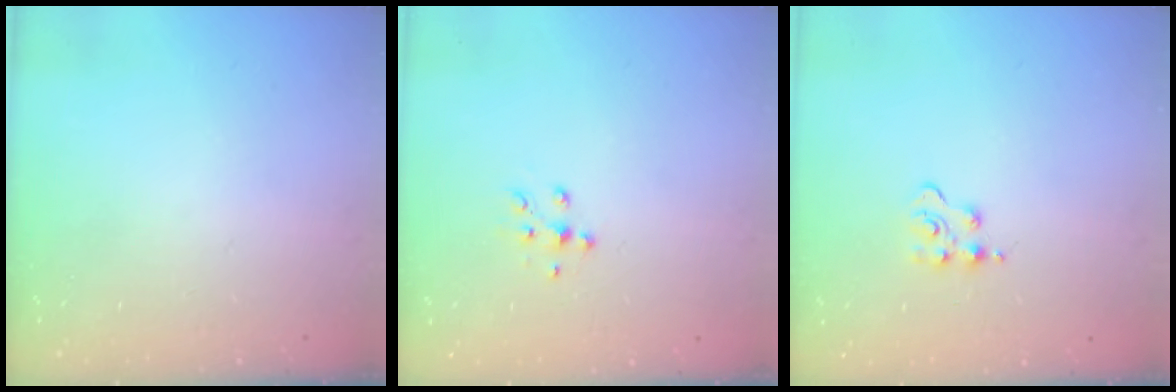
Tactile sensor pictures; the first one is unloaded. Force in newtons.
{"total": 5.4, "press": 5.4, "slide": 0.9}
{"total": 3.5, "press": 3.5, "slide": 0.4}